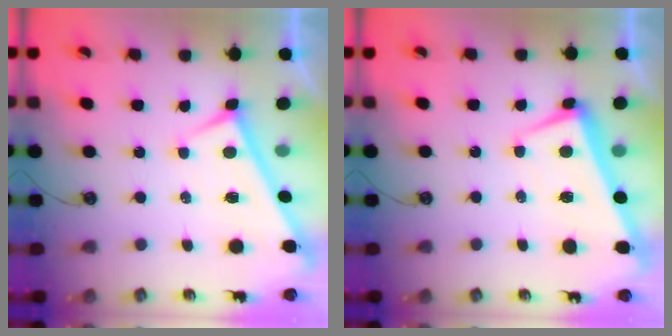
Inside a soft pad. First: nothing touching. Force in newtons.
{"total": 2.5, "press": 2.4, "slide": 0.4}